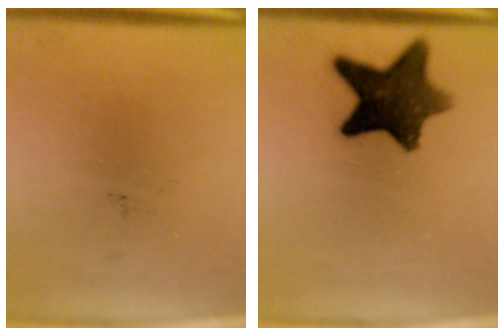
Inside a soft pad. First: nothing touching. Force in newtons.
{"total": 11.8}